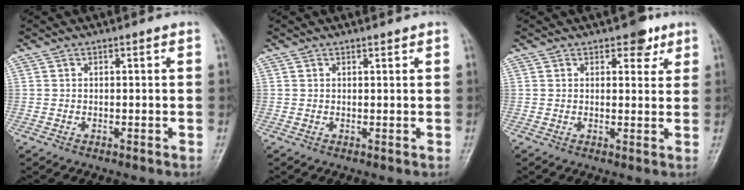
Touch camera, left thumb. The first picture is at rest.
{"total": 0.6, "force": [0.6, 0.0, 0.1], "torque": [-0.004, -0.006, 0.008]}
{"total": 3.9, "force": [2.5, 2.2, 2.0], "torque": [-0.003, -0.011, 0.032]}